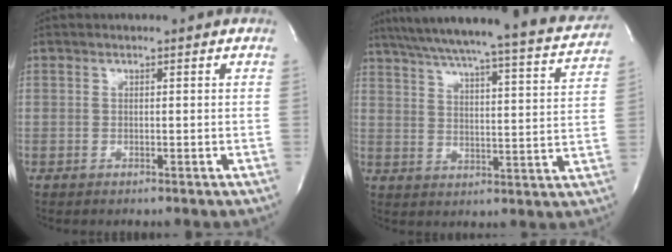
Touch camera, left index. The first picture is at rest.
{"total": 24.7, "force": [22.5, 1.4, 10.2], "torque": [-0.160, -0.048, 0.283]}